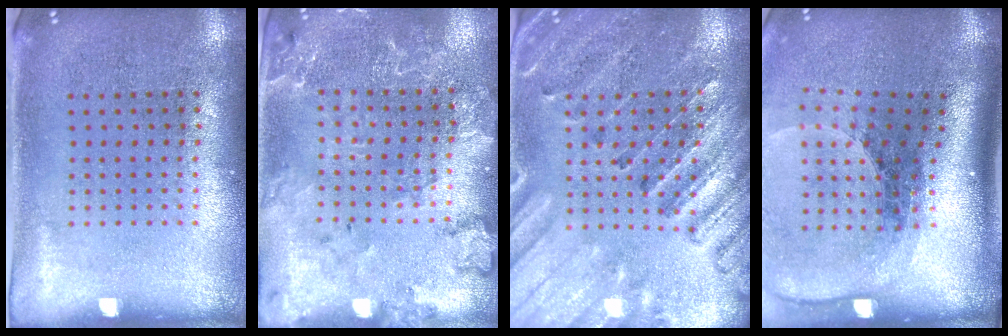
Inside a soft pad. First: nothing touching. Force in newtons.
{"total": 2.0, "press": 1.9, "slide": 0.4}
{"total": 2.7, "press": 2.6, "slide": 0.8}
{"total": 2.6, "press": 1.9, "slide": 1.8}